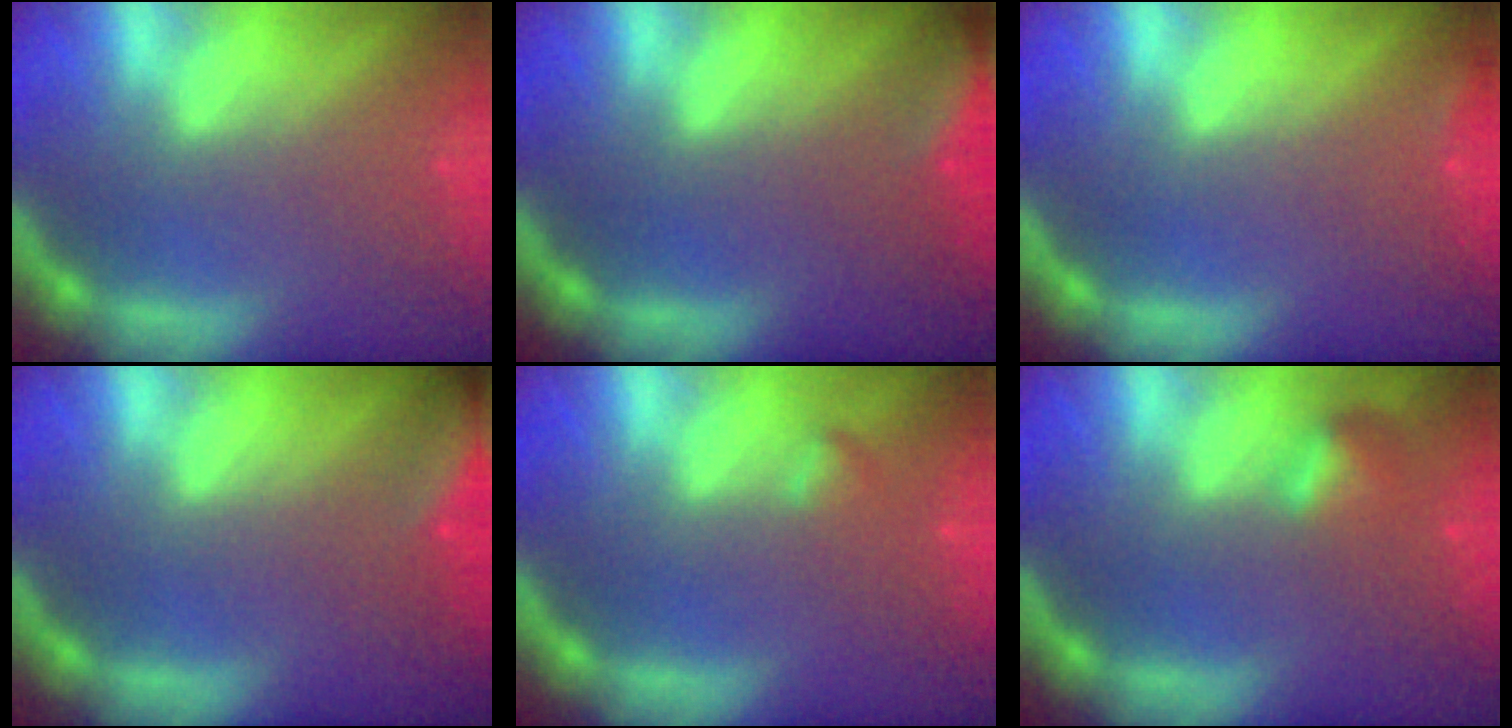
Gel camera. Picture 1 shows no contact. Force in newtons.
{"total": 5.0}
{"total": 0.9}
{"total": 6.0}
{"total": 0.9}
{"total": 1.9}